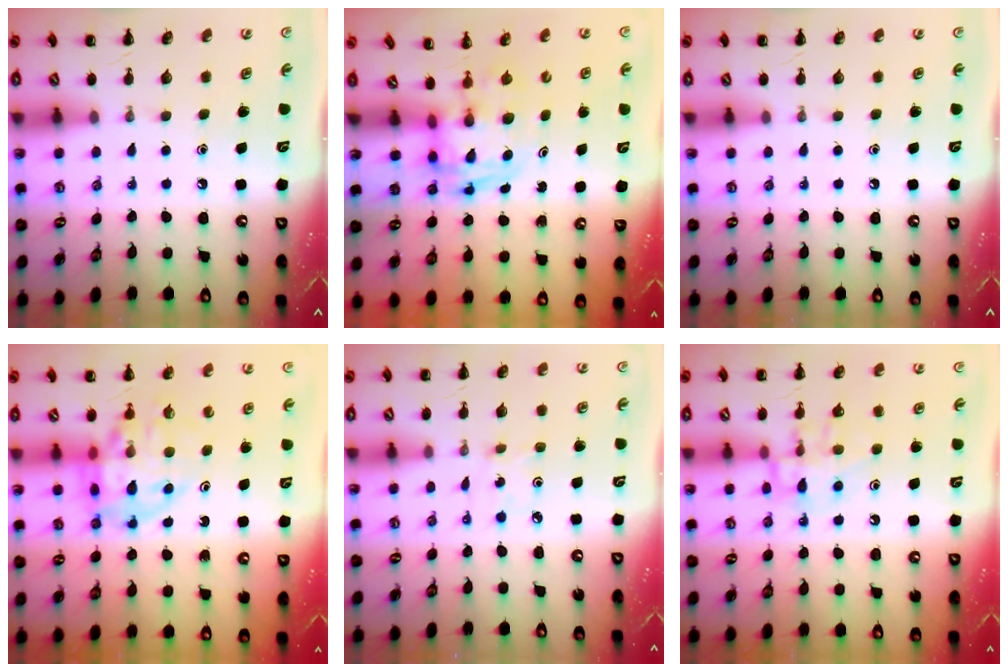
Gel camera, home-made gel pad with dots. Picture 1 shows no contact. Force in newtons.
{"total": 2.9, "press": 2.9, "slide": 0.5}
{"total": 0.0}
{"total": 14.7, "press": 14.3, "slide": 3.6}
{"total": 1.2, "press": 1.1, "slide": 0.4}
{"total": 12.0, "press": 11.9, "slide": 0.9}